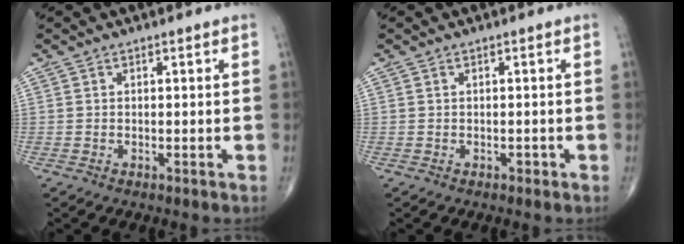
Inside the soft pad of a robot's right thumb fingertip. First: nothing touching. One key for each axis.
{"total": 0.6, "fx": -0.2, "fy": 0.4, "fz": 0.4, "tx": -0.002, "ty": 0.002, "tz": -0.005}